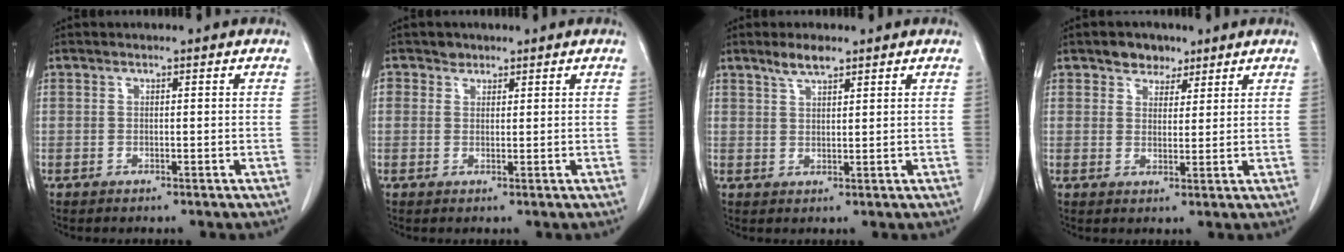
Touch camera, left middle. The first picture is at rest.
{"total": 1.5, "force": [1.0, 1.1, 0.0], "torque": [0.006, -0.002, 0.012]}
{"total": 3.3, "force": [2.6, 0.6, 1.9], "torque": [-0.043, 0.002, 0.051]}
{"total": 3.8, "force": [2.8, 2.5, 1.0], "torque": [-0.013, 0.004, 0.045]}